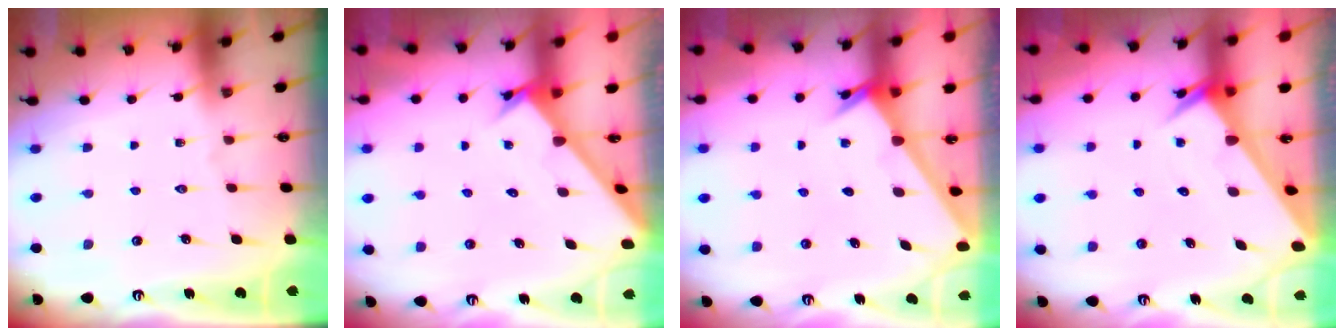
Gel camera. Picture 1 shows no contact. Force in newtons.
{"total": 2.4, "press": 2.4, "slide": 0.1}
{"total": 2.4, "press": 2.4, "slide": 0.2}
{"total": 2.9, "press": 2.9, "slide": 0.1}